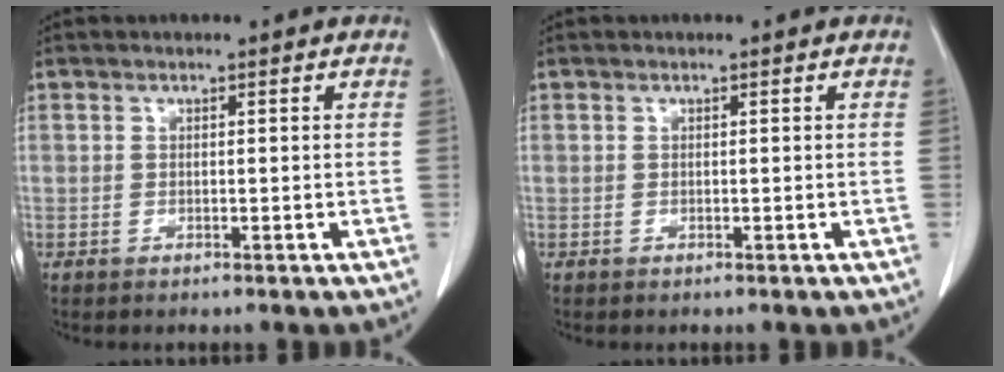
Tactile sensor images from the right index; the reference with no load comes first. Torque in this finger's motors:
{"motor_torque": [0.00, 0.00, 0.00, 0.00]}